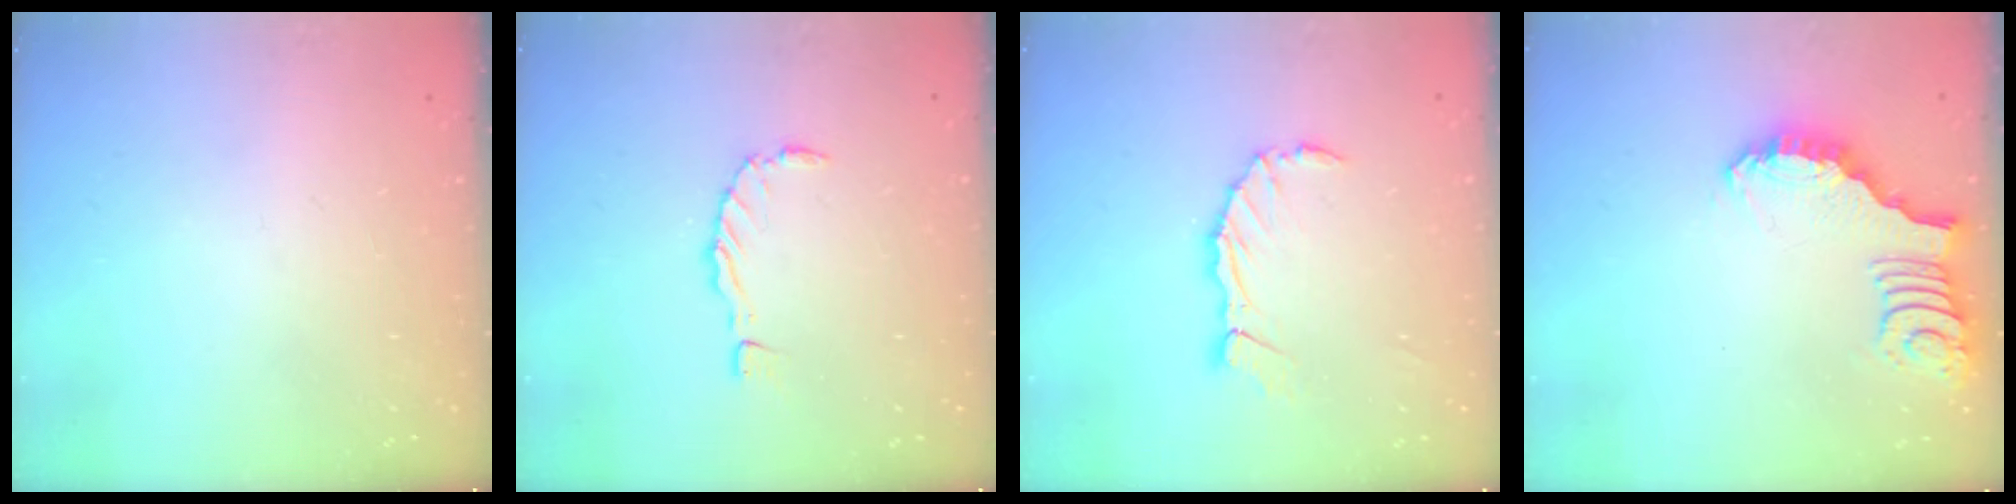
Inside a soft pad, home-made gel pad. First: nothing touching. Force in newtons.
{"total": 0.0}
{"total": 6.9, "press": 6.9, "slide": 1.0}
{"total": 2.7, "press": 2.7, "slide": 0.2}